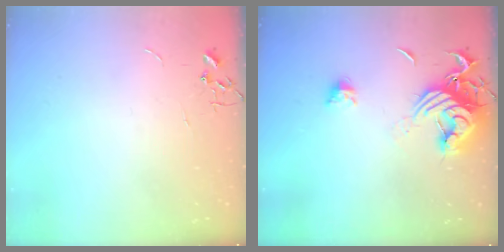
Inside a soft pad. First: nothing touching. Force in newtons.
{"total": 14.9, "press": 14.8, "slide": 1.3}